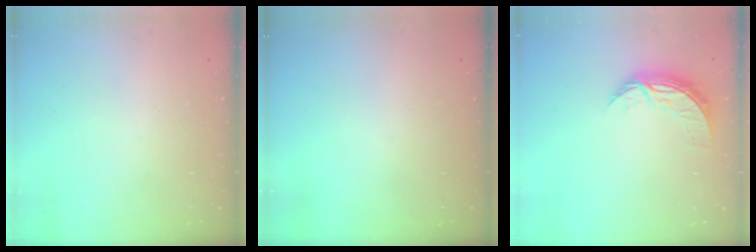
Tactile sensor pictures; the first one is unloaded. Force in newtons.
{"total": 0.0}
{"total": 7.8, "press": 7.8, "slide": 0.3}